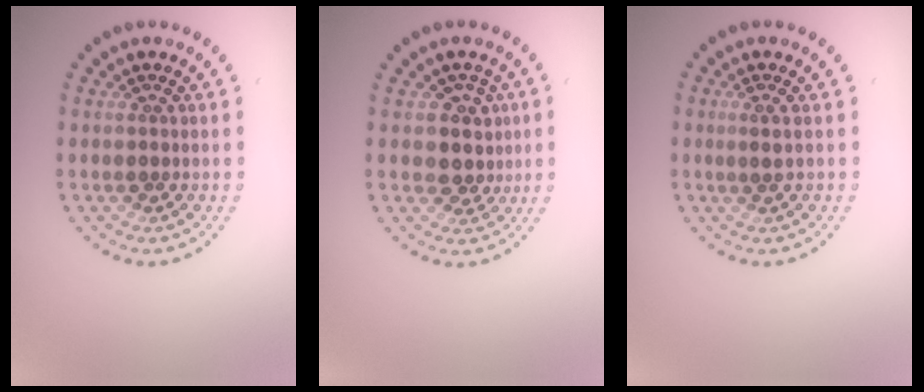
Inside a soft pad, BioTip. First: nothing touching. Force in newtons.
{"total": 2.9, "press": 2.5, "slide": 1.6}
{"total": 0.6, "press": 0.3, "slide": 0.5}